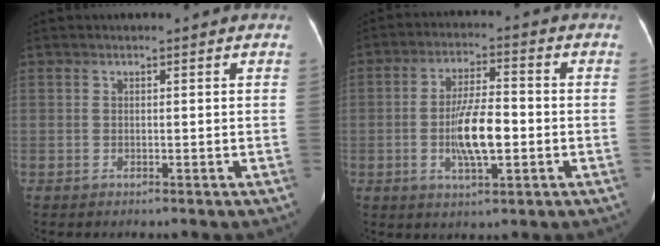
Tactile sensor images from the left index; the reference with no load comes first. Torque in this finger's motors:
{"motor_torque": [0.36, -0.01, 0.22, 0.08]}